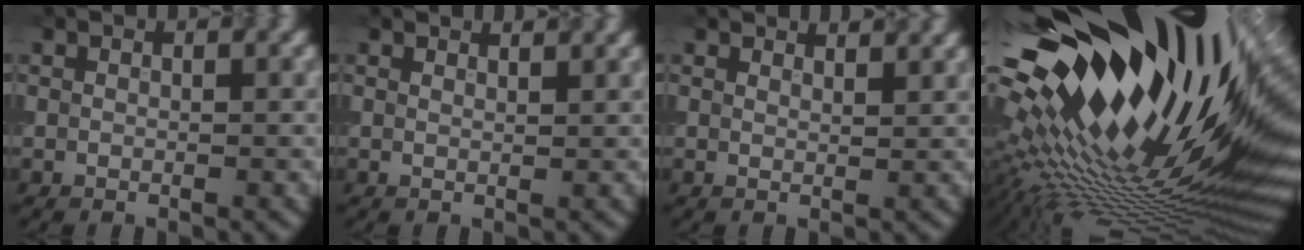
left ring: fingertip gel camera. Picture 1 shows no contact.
{"total": 2.1, "force": [2.0, 0.3, 0.5], "torque": [-0.011, 0.003, 0.019]}
{"total": 3.1, "force": [2.8, 0.7, 1.0], "torque": [-0.007, 0.008, 0.029]}
{"total": 20.9, "force": [6.7, 8.0, 18.1], "torque": [-0.313, -0.005, 0.124]}